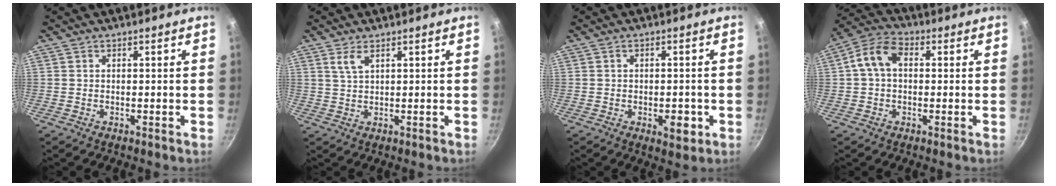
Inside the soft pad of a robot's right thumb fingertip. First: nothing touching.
{"total": 2.6, "force": [1.3, 0.8, 2.1], "torque": [-0.046, -0.005, 0.032]}
{"total": 4.8, "force": [-1.5, 2.4, 3.8], "torque": [-0.040, 0.007, -0.016]}
{"total": 7.9, "force": [0.8, 5.7, 5.5], "torque": [-0.089, 0.023, -0.002]}